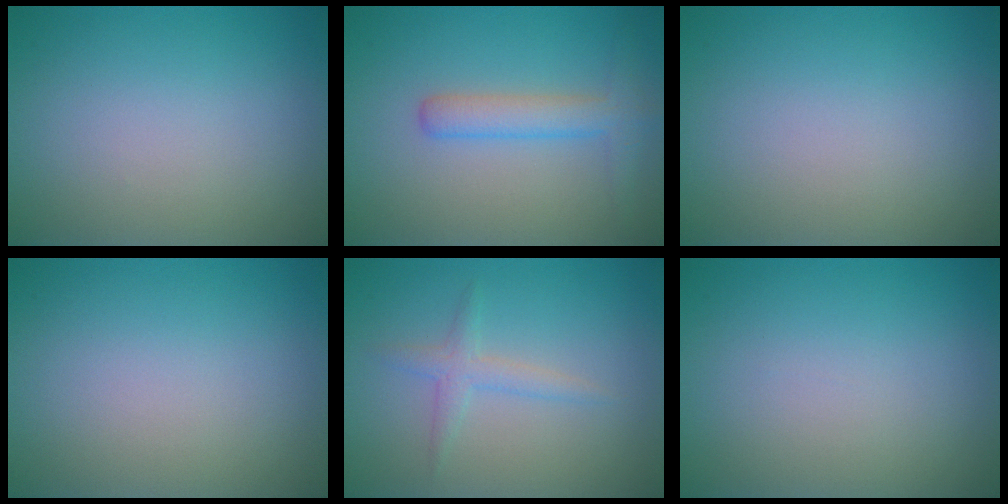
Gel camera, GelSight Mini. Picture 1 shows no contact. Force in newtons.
{"total": 3.0, "press": 3.0, "slide": 0.1}
{"total": 0.0}
{"total": 0.0}
{"total": 1.7, "press": 1.7, "slide": 0.1}
{"total": 0.0}